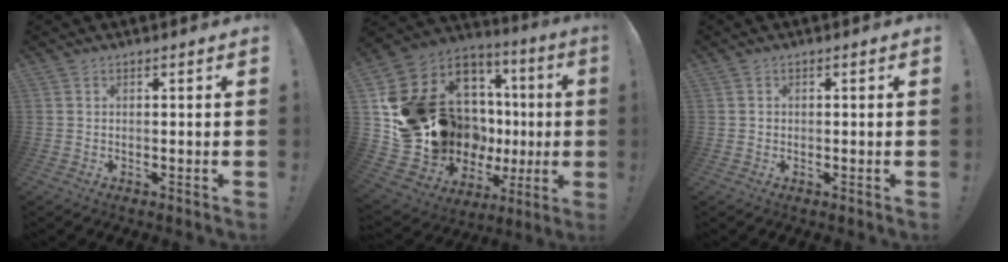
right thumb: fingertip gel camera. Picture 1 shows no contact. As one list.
[{"total": 21.9, "force": [2.7, 18.0, 12.3], "torque": [-0.178, -0.065, 0.147]}, {"total": 0.8, "force": [-0.1, 0.8, -0.1], "torque": [0.000, 0.005, -0.002]}]